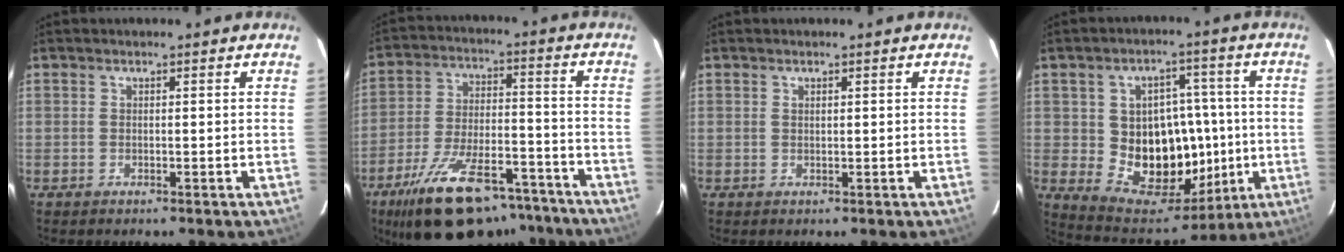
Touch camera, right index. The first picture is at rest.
{"total": 22.9, "force": [-17.1, 9.0, 12.2], "torque": [-0.224, -0.008, -0.252]}
{"total": 0.6, "force": [0.3, 0.3, 0.4], "torque": [-0.007, 0.003, 0.007]}
{"total": 15.4, "force": [-1.1, 13.1, 8.0], "torque": [-0.146, 0.015, 0.008]}